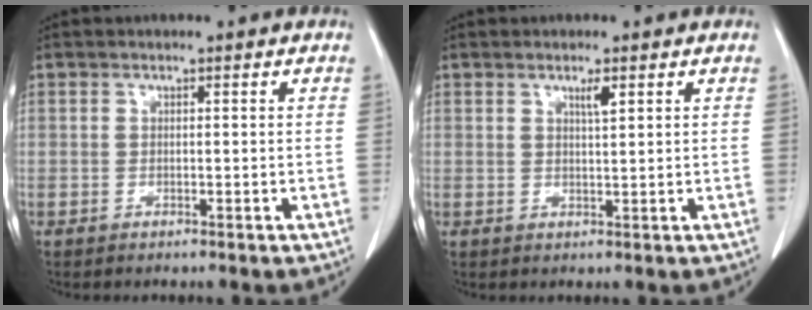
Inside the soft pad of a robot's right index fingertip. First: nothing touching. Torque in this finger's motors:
{"motor_torque": [0.08, -0.02, 0.04, 0.01]}